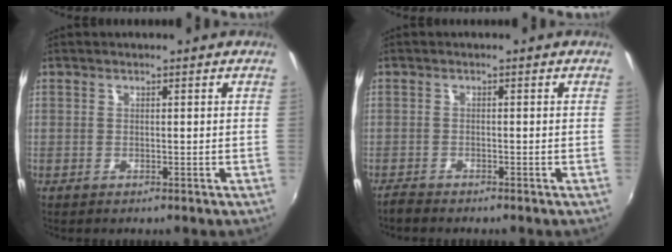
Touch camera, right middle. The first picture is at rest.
{"total": 1.9, "force": [-1.8, 0.3, 0.3], "torque": [-0.013, -0.008, -0.038]}